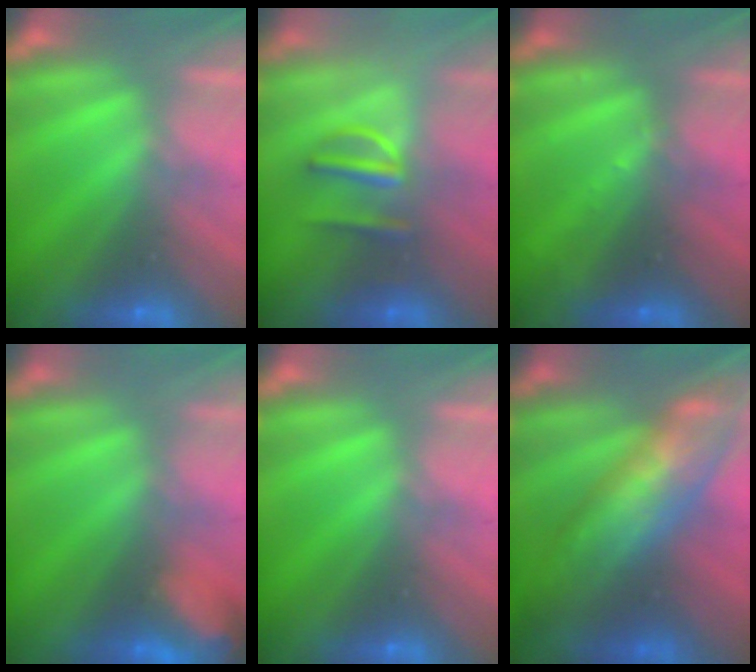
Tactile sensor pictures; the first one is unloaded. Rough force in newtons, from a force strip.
{"total": 2.9}
{"total": 2.6}
{"total": 6.8}
{"total": 0.0}
{"total": 7.4}